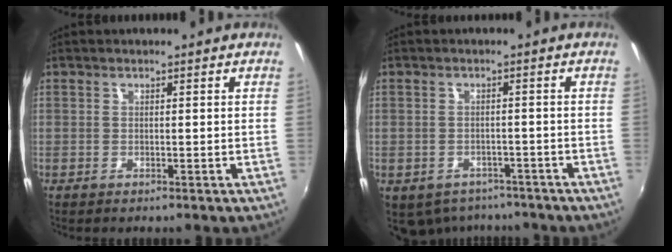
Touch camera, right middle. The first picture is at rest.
{"total": 9.1, "force": [-6.5, 5.6, 3.2], "torque": [-0.080, -0.016, -0.082]}